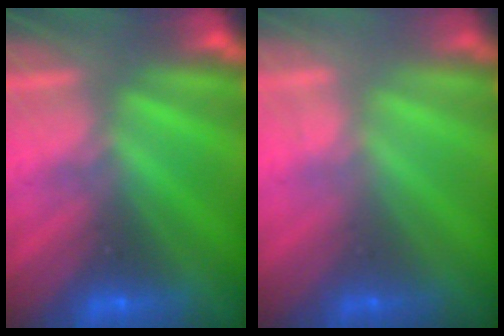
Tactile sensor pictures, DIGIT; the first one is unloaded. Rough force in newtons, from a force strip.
{"total": 2.3}